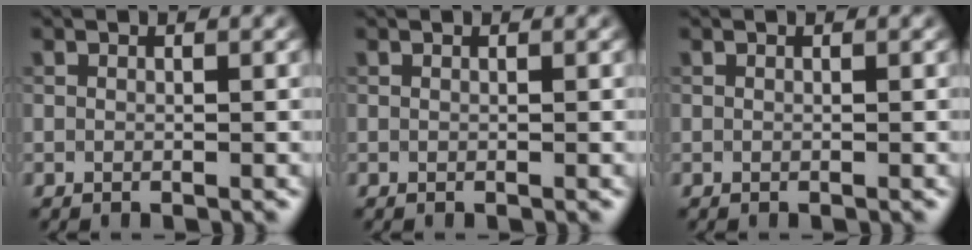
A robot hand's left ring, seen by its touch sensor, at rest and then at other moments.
{"total": 0.0}
{"total": 0.0}